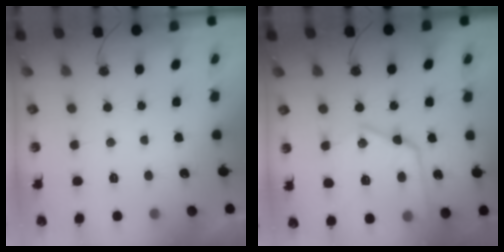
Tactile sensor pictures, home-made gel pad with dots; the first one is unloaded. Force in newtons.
{"total": 20.2, "press": 20.1, "slide": 1.6}